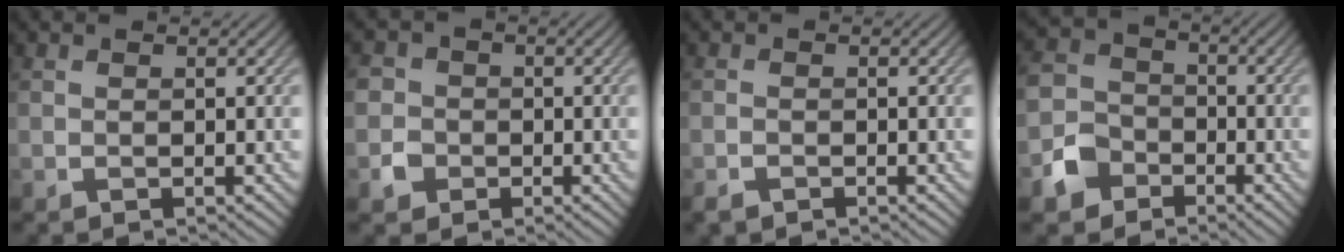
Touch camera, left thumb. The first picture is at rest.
{"total": 3.0, "force": [-0.9, 2.8, 0.6], "torque": [-0.009, -0.003, -0.027]}
{"total": 1.3, "force": [-1.1, 0.5, 0.4], "torque": [-0.009, 0.002, -0.025]}
{"total": 6.2, "force": [-3.3, 4.7, 2.2], "torque": [-0.060, 0.001, -0.079]}